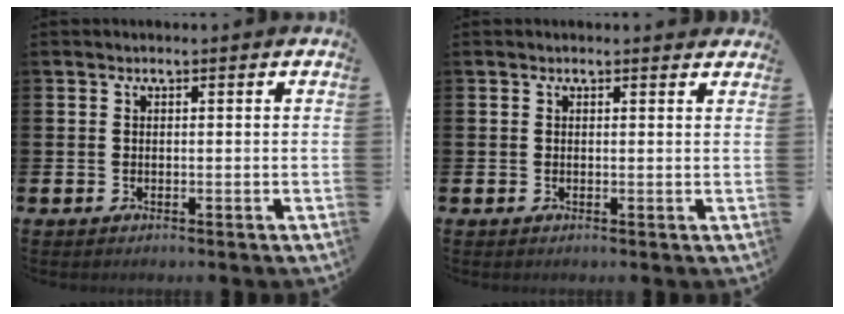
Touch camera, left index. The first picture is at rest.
{"total": 0.5, "force": [0.5, 0.1, 0.2], "torque": [0.005, -0.002, 0.008]}